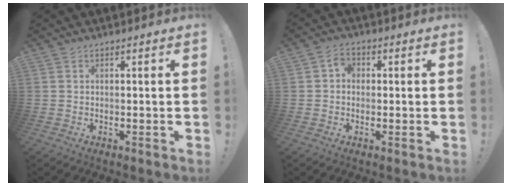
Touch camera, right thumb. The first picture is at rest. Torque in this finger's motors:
{"motor_torque": [0.07, 0.10, 0.33, -0.19, 0.03]}